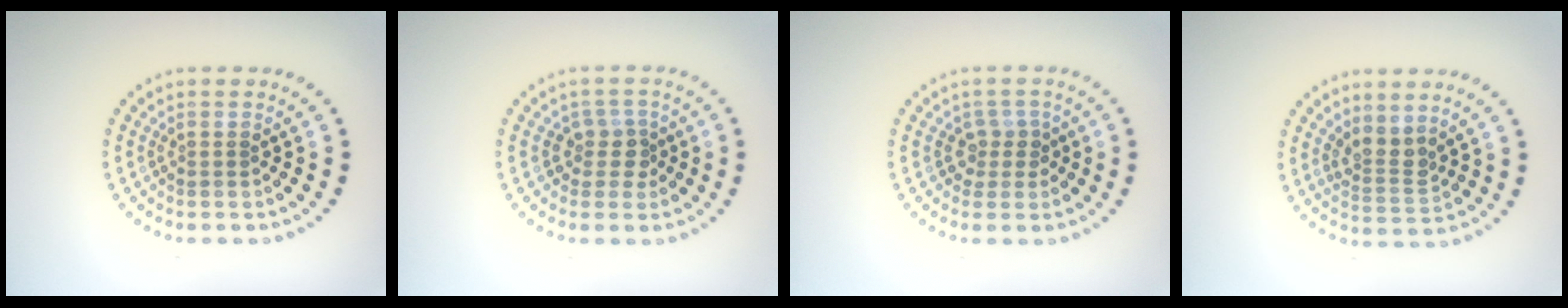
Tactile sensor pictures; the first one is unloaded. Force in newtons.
{"total": 2.1, "press": 1.7, "slide": 1.1}
{"total": 1.8, "press": 1.4, "slide": 1.2}
{"total": 2.5, "press": 1.9, "slide": 1.6}